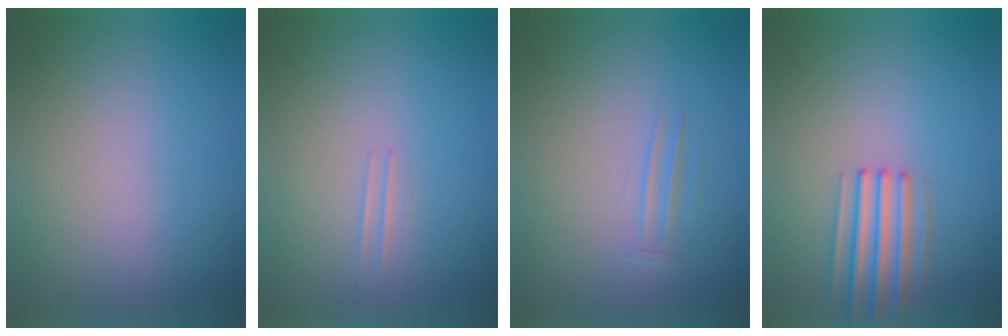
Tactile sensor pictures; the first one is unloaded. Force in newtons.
{"total": 1.0}
{"total": 1.1}
{"total": 2.7}